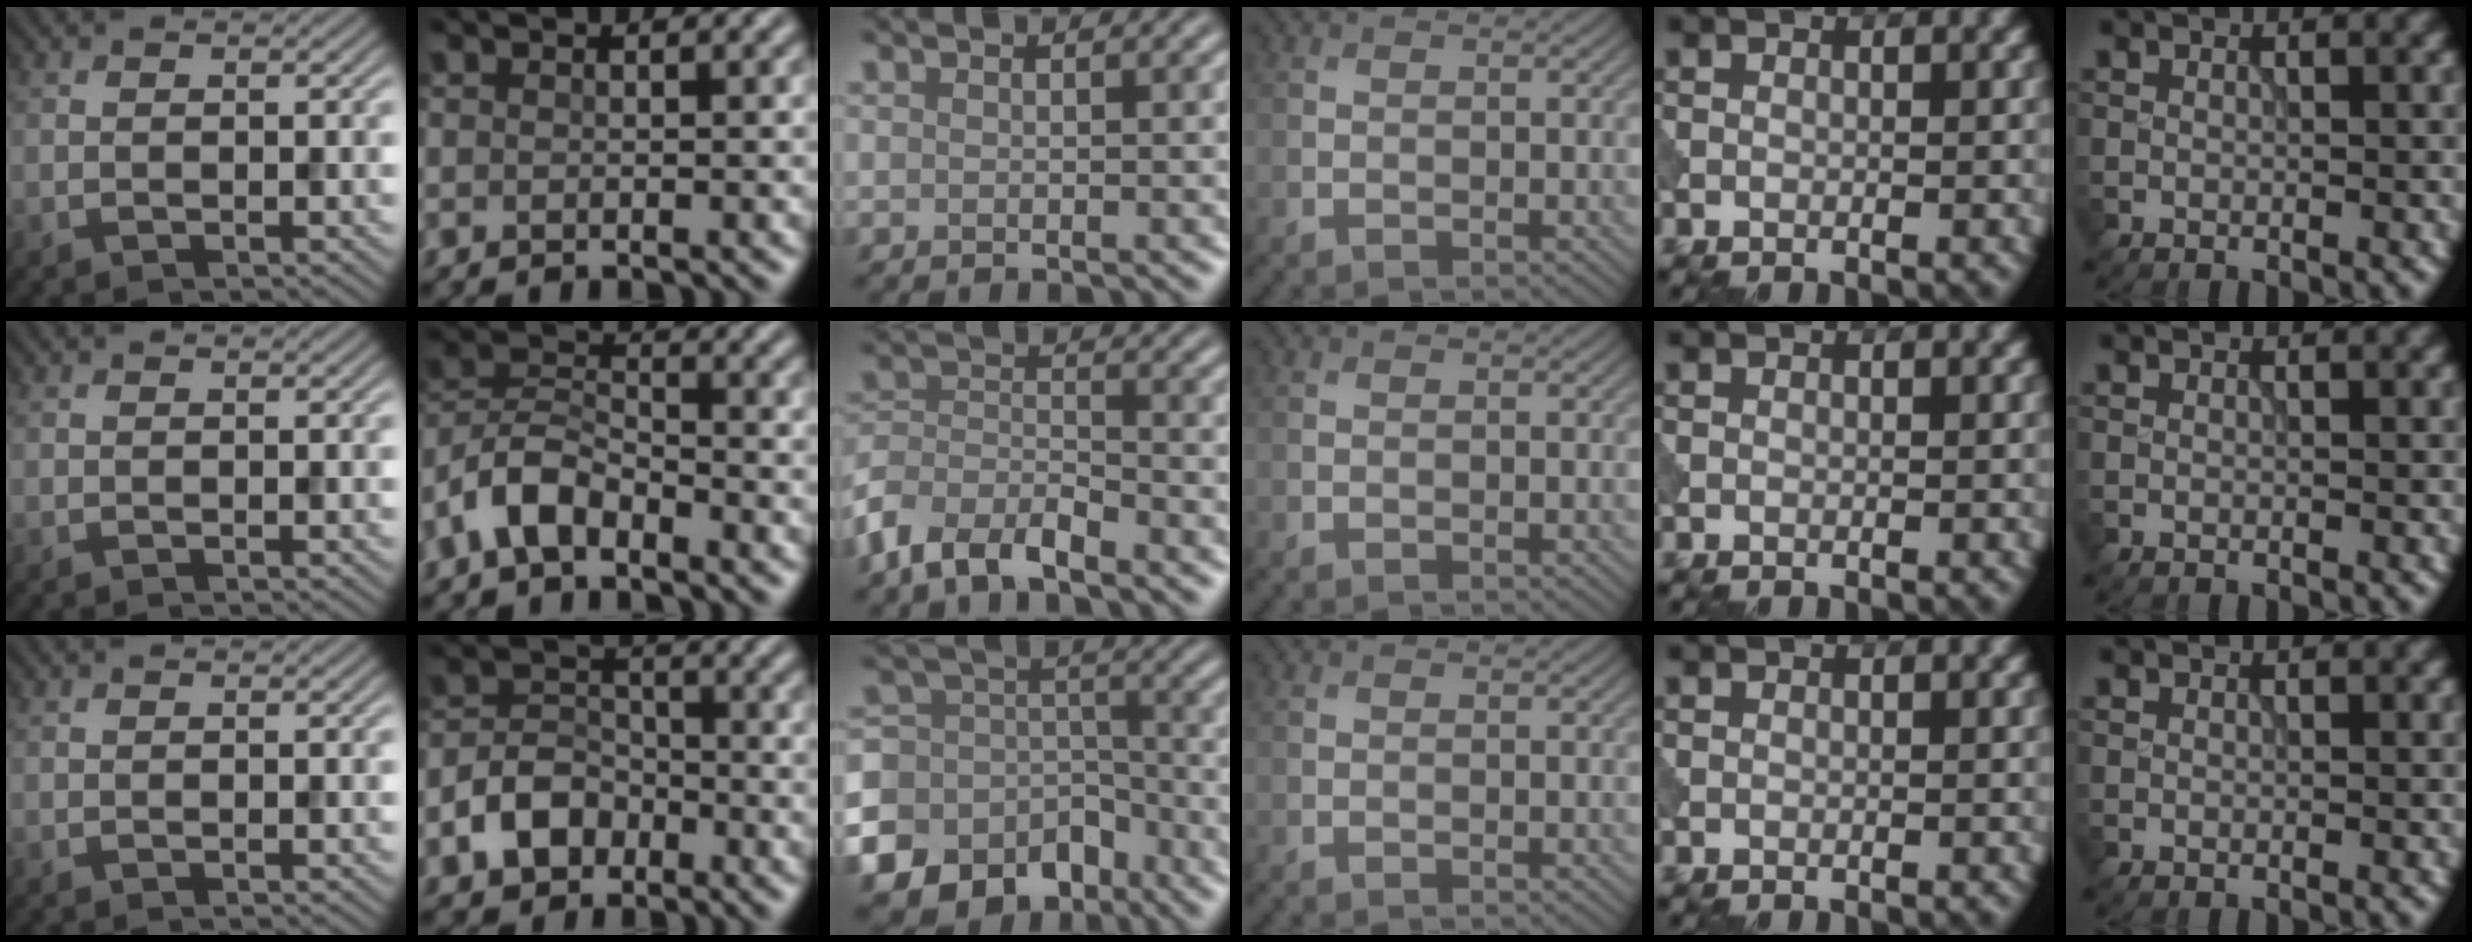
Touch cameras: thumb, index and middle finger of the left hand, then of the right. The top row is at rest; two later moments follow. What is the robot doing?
{"motion": "extract", "object": "peg toy"}